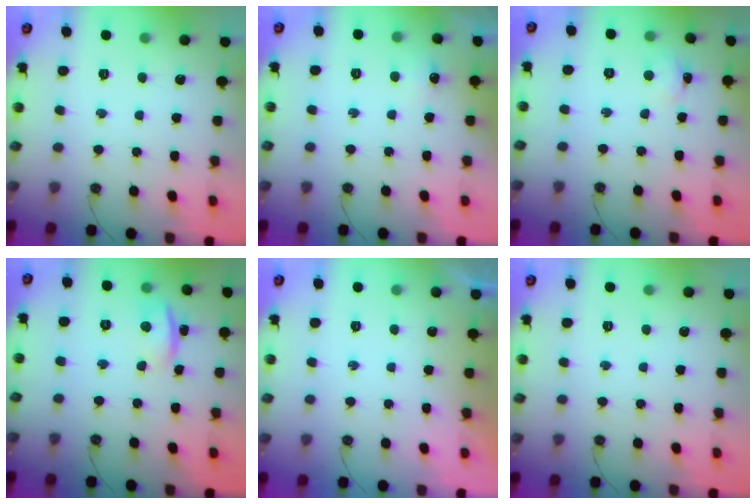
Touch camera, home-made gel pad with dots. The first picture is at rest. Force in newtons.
{"total": 5.0, "press": 4.9, "slide": 0.8}
{"total": 3.3, "press": 3.3, "slide": 0.4}
{"total": 3.4, "press": 2.7, "slide": 2.1}
{"total": 0.0}
{"total": 0.0}